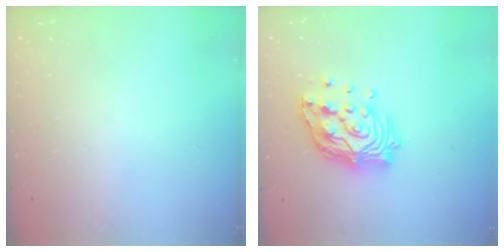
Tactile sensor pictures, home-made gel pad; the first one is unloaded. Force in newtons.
{"total": 17.0, "press": 16.8, "slide": 2.2}